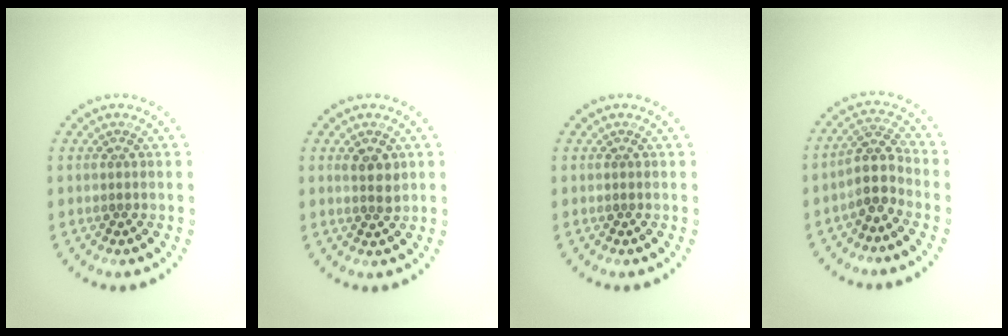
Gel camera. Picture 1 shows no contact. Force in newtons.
{"total": 1.7, "press": 1.6, "slide": 0.6}
{"total": 0.0}
{"total": 3.0, "press": 2.3, "slide": 1.8}